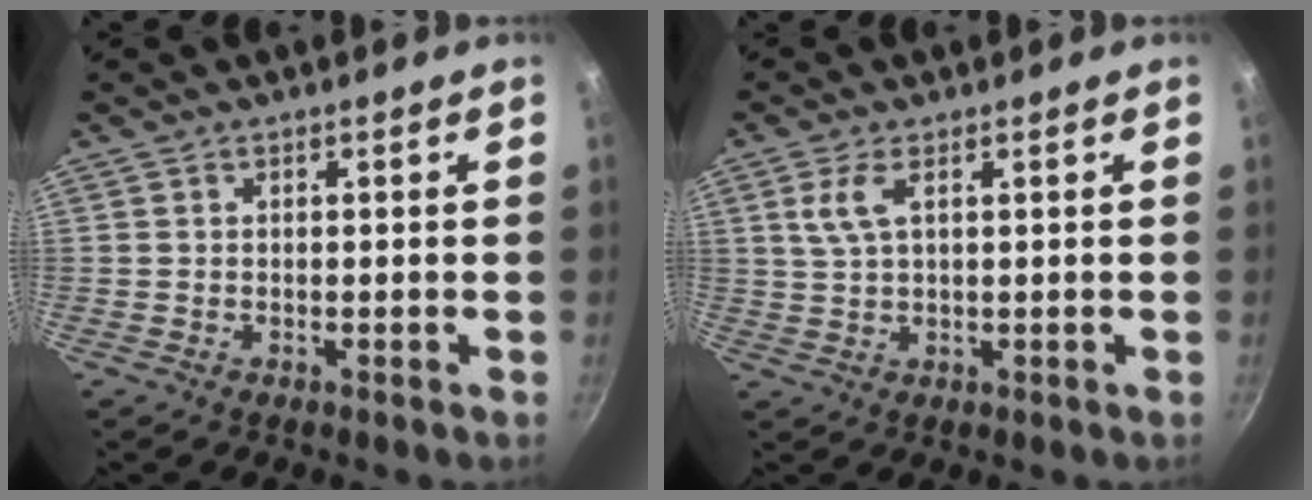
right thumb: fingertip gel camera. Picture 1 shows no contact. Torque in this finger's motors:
{"motor_torque": [-0.53, 0.61, -0.07, 0.14, 0.19]}